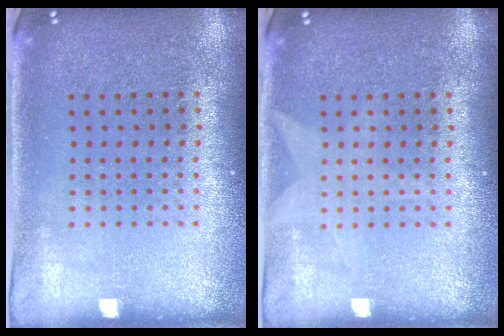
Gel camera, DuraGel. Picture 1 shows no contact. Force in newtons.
{"total": 0.8, "press": 0.8, "slide": 0.1}